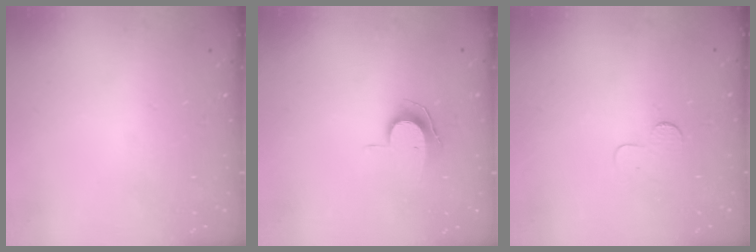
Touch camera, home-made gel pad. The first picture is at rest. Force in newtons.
{"total": 7.7, "press": 7.6, "slide": 0.4}
{"total": 2.9, "press": 2.9, "slide": 0.3}